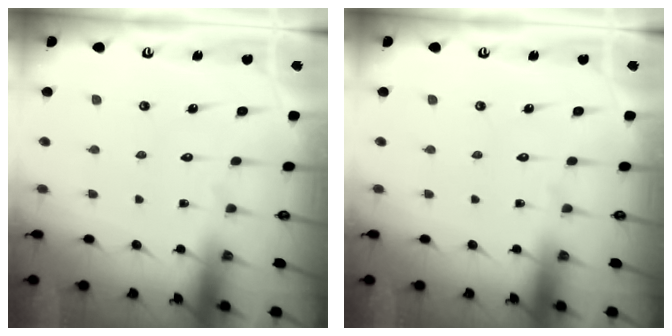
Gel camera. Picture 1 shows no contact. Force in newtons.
{"total": 0.0}